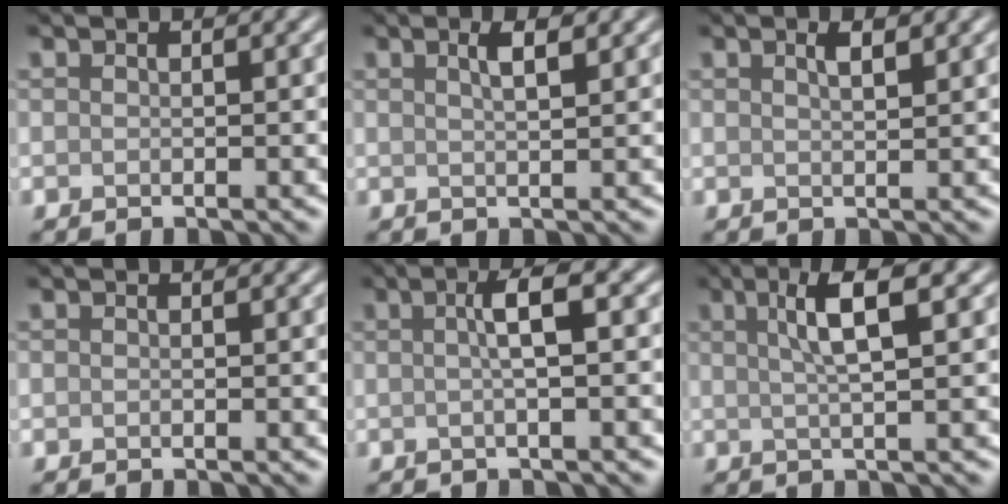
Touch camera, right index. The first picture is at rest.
{"total": 2.1, "force": [1.1, 0.6, 1.7], "torque": [-0.019, 0.006, 0.014]}
{"total": 1.6, "force": [0.9, 0.4, 1.2], "torque": [-0.016, 0.004, 0.014]}
{"total": 0.0}
{"total": 3.0, "force": [0.3, 0.5, 3.0], "torque": [-0.047, 0.009, 0.000]}
{"total": 4.5, "force": [1.5, 0.9, 4.1], "torque": [-0.062, 0.008, 0.022]}